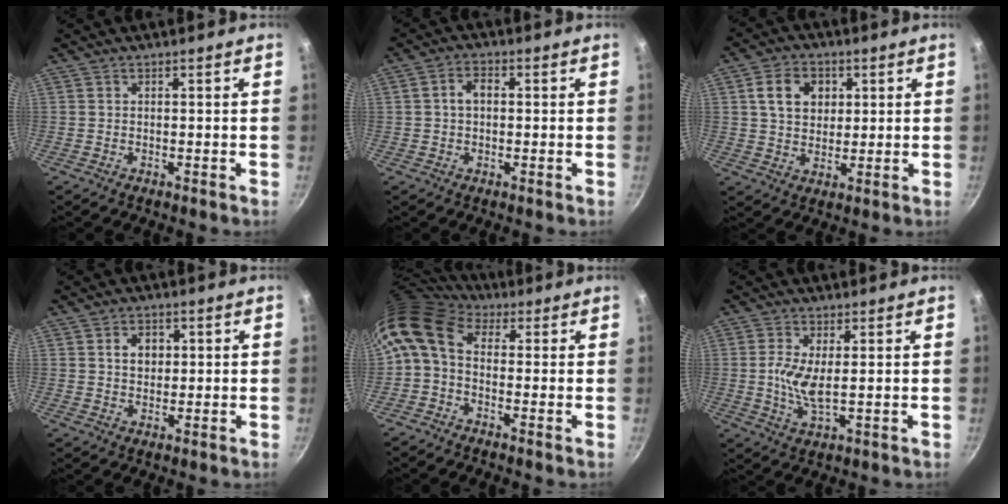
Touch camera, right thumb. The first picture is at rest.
{"total": 3.9, "force": [0.3, 2.7, 2.7], "torque": [-0.039, 0.013, -0.001]}
{"total": 8.6, "force": [2.5, 6.6, 4.9], "torque": [-0.063, 0.002, 0.039]}
{"total": 4.0, "force": [1.0, 3.1, 2.3], "torque": [-0.018, 0.002, 0.017]}
{"total": 9.2, "force": [1.2, 6.4, 6.6], "torque": [-0.124, 0.026, 0.002]}
{"total": 5.9, "force": [0.5, 2.1, 5.4], "torque": [-0.118, -0.008, 0.013]}